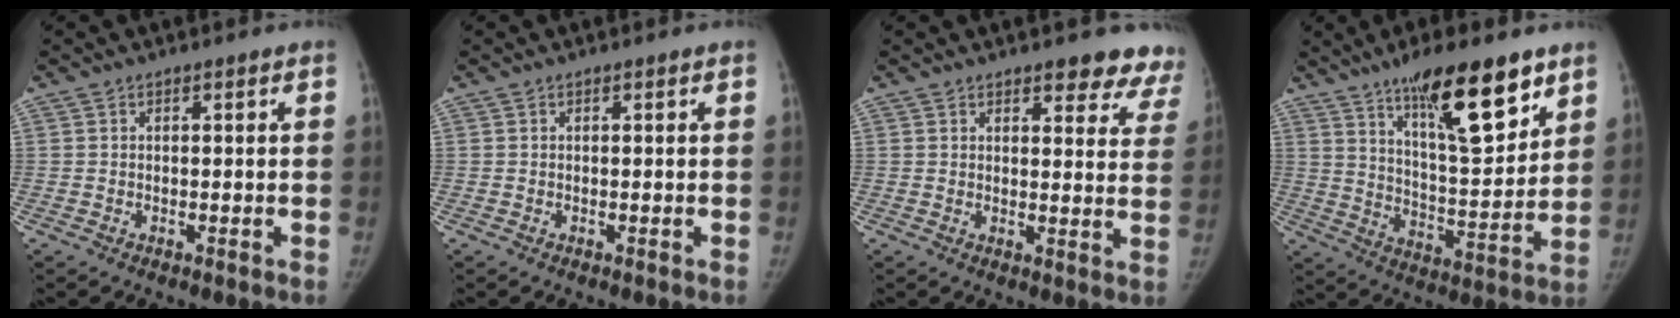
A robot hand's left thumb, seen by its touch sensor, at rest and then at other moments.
{"total": 0.0}
{"total": 9.8, "force": [8.2, 3.8, 3.7], "torque": [0.010, -0.041, 0.070]}
{"total": 18.8, "force": [11.5, 5.2, 14.0], "torque": [-0.190, -0.059, 0.195]}